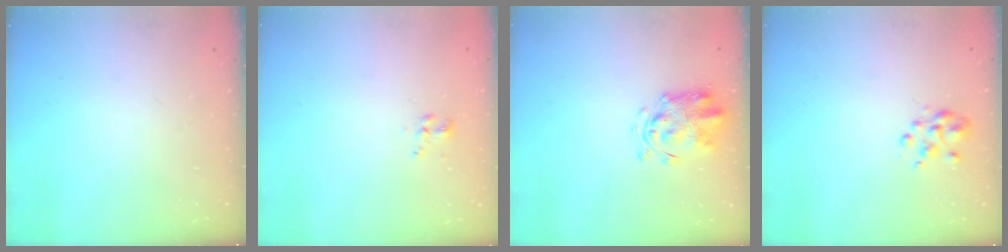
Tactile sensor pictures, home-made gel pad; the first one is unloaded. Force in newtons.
{"total": 2.1, "press": 1.8, "slide": 1.1}
{"total": 4.2, "press": 4.0, "slide": 1.1}
{"total": 3.4, "press": 3.2, "slide": 1.1}